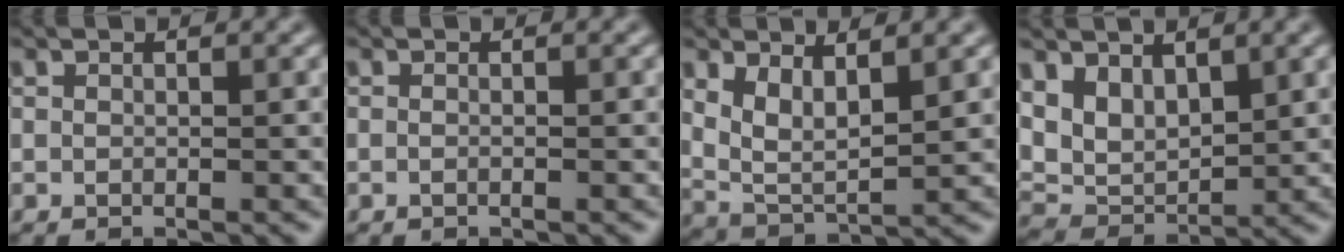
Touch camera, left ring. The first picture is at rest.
{"total": 0.6, "force": [-0.1, 0.2, 0.6], "torque": [-0.009, -0.009, -0.007]}
{"total": 4.2, "force": [1.7, 1.8, 3.4], "torque": [-0.077, -0.016, 0.037]}
{"total": 4.7, "force": [2.3, 3.0, 2.9], "torque": [-0.062, -0.016, 0.044]}